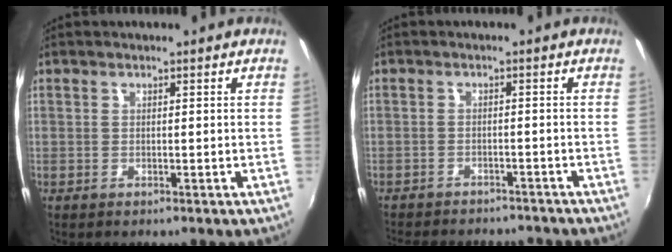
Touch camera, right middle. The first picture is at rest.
{"total": 12.2, "force": [-10.8, 3.5, 4.6], "torque": [-0.103, -0.016, -0.148]}